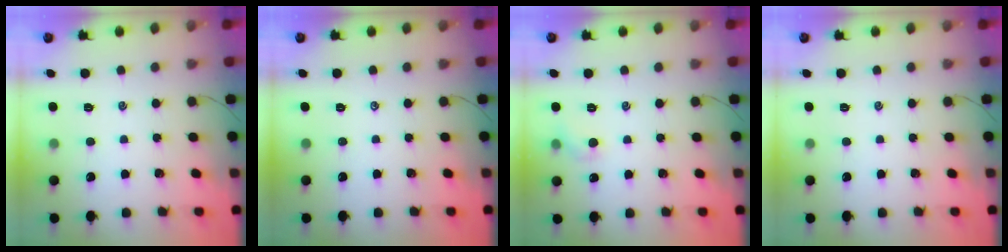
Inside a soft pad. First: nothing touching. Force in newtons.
{"total": 0.0}
{"total": 4.9, "press": 4.7, "slide": 1.2}
{"total": 0.0}